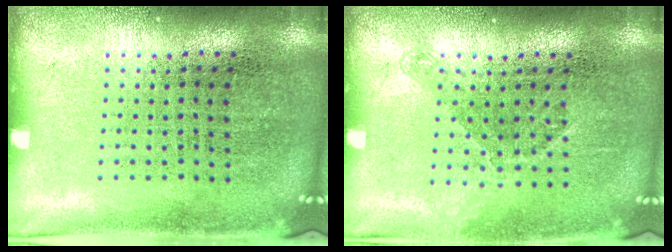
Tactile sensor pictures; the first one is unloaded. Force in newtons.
{"total": 1.1, "press": 0.9, "slide": 0.6}